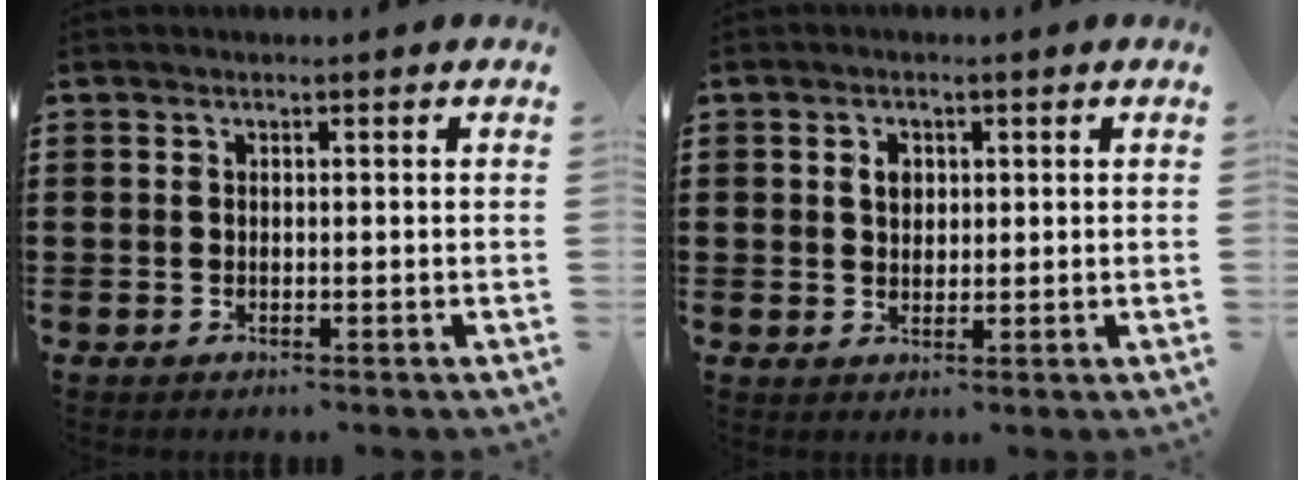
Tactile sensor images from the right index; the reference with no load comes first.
{"total": 2.4, "force": [0.7, 1.7, 1.5], "torque": [-0.035, 0.010, 0.012]}